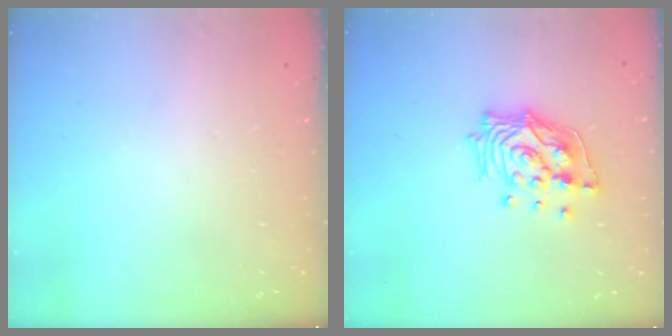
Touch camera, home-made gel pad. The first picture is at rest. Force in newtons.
{"total": 14.3, "press": 14.2, "slide": 1.9}